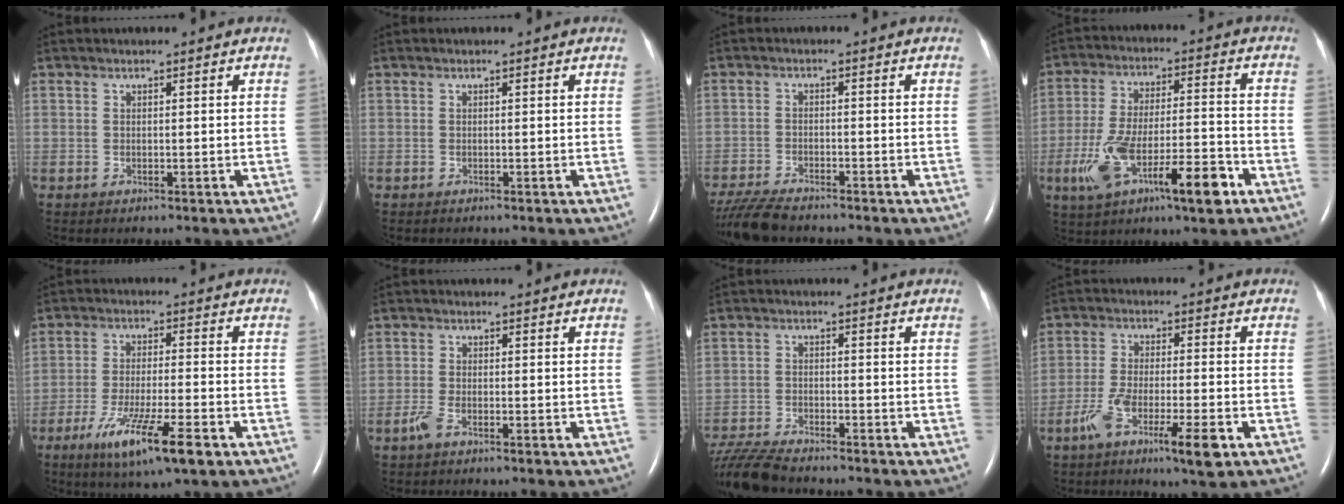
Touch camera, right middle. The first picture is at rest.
{"total": 0.0}
{"total": 7.5, "force": [-6.7, 1.2, 3.1], "torque": [-0.061, -0.021, -0.119]}
{"total": 14.9, "force": [-6.8, 3.3, 12.9], "torque": [-0.231, 0.004, -0.105]}
{"total": 11.5, "force": [-6.1, 1.0, 9.7], "torque": [-0.176, -0.028, -0.100]}
{"total": 2.3, "force": [-1.5, 0.6, 1.6], "torque": [-0.042, -0.003, -0.032]}
{"total": 9.5, "force": [-8.8, 1.0, 3.5], "torque": [-0.072, -0.017, -0.155]}
{"total": 9.5, "force": [-4.9, 1.2, 8.0], "torque": [-0.147, -0.015, -0.083]}